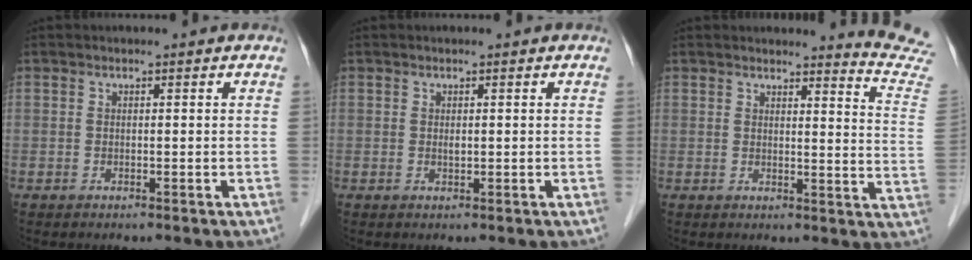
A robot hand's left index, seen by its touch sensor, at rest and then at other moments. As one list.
[{"total": 0.5, "force": [0.1, 0.2, 0.5], "torque": [-0.010, 0.000, 0.002]}, {"total": 9.8, "force": [9.7, -1.5, 0.1], "torque": [-0.002, -0.118, 0.084]}]